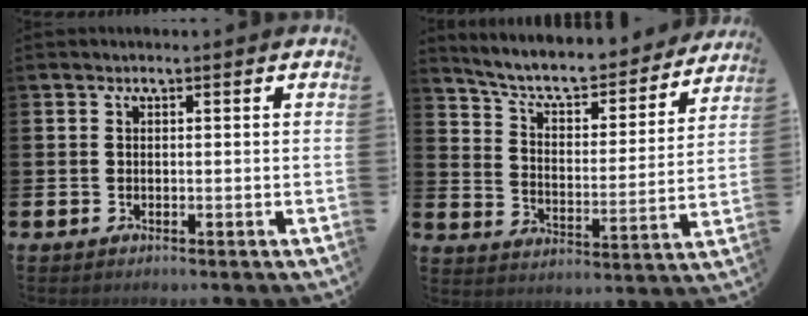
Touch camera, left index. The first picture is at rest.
{"total": 7.6, "force": [6.8, 1.9, 2.6], "torque": [-0.073, -0.055, 0.112]}